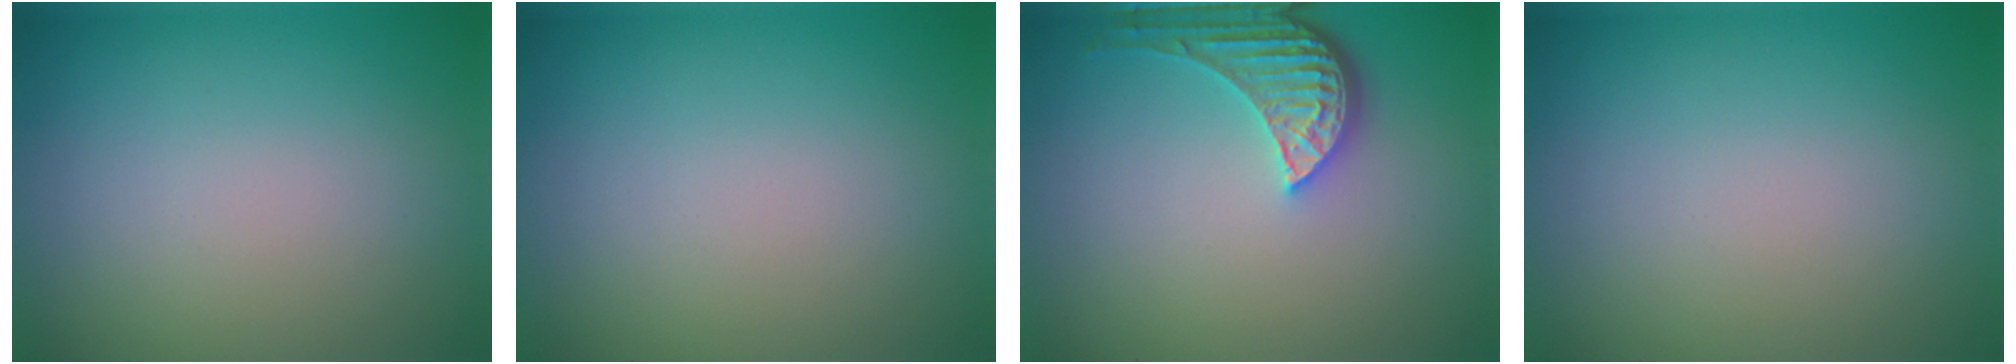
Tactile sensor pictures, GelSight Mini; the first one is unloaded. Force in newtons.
{"total": 0.0}
{"total": 4.1, "press": 3.4, "slide": 2.4}
{"total": 0.0}